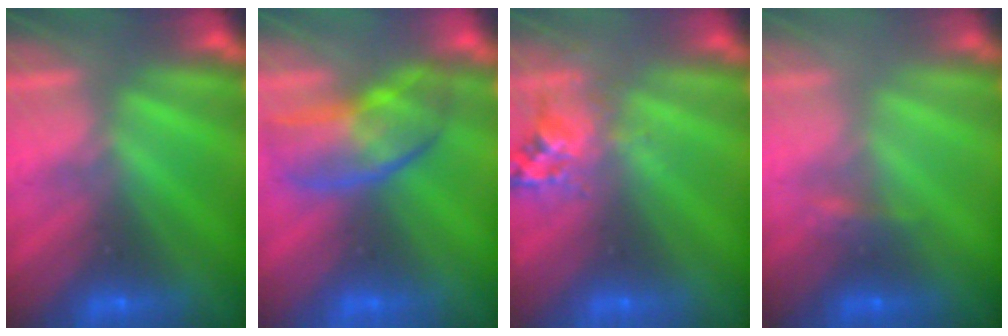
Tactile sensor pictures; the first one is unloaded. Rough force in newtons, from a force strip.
{"total": 2.7}
{"total": 2.5}
{"total": 2.2}